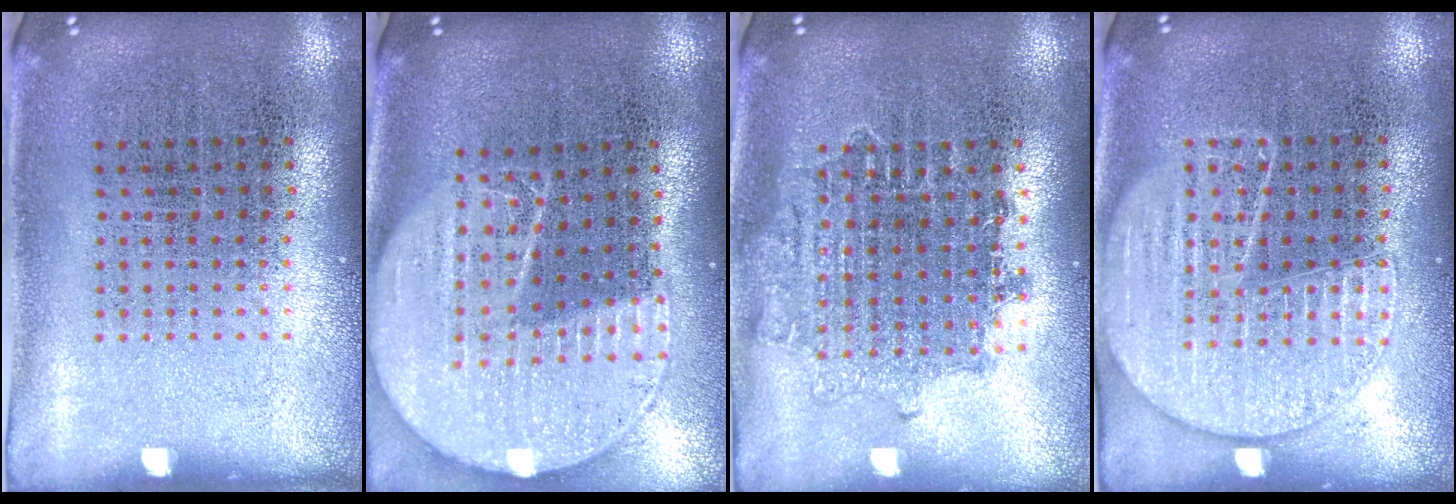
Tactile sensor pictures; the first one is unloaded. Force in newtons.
{"total": 2.1, "press": 1.8, "slide": 1.0}
{"total": 1.5, "press": 1.2, "slide": 0.8}
{"total": 1.4, "press": 1.4, "slide": 0.2}